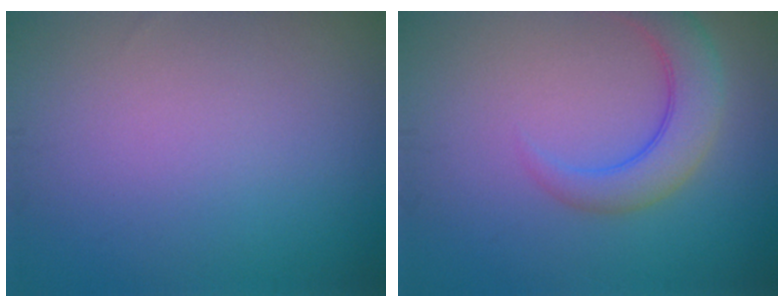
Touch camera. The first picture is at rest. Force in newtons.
{"total": 4.1, "press": 4.1, "slide": 0.3}